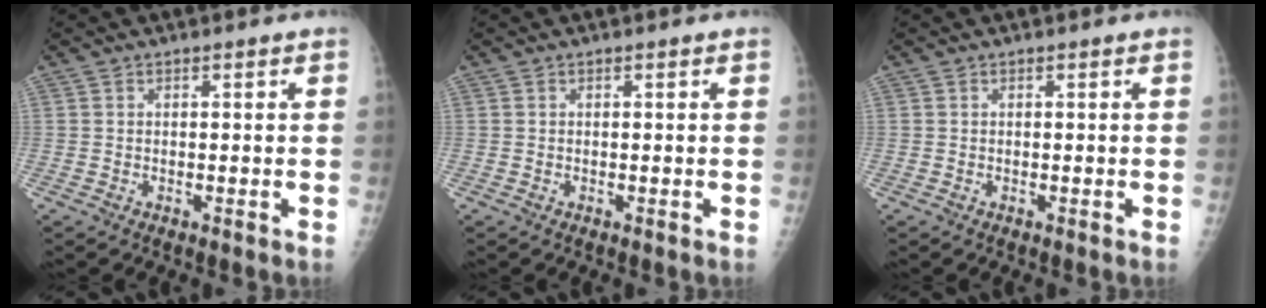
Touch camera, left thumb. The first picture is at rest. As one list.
[{"total": 0.0}, {"total": 0.0}]